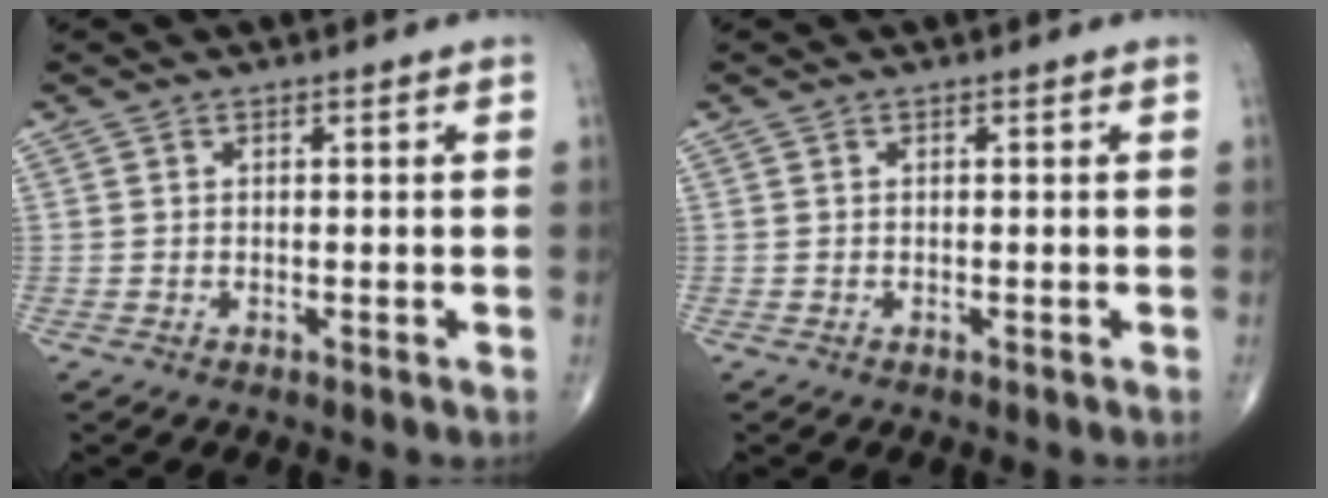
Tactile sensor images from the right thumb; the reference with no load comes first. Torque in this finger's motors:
{"motor_torque": [0.00, 0.00, 0.02, 0.02, 0.01]}